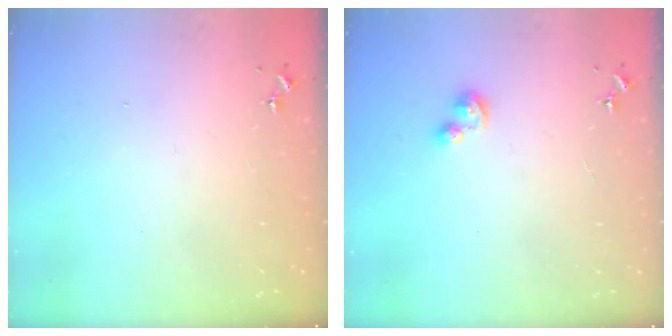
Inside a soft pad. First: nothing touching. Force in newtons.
{"total": 3.1, "press": 3.1, "slide": 0.3}